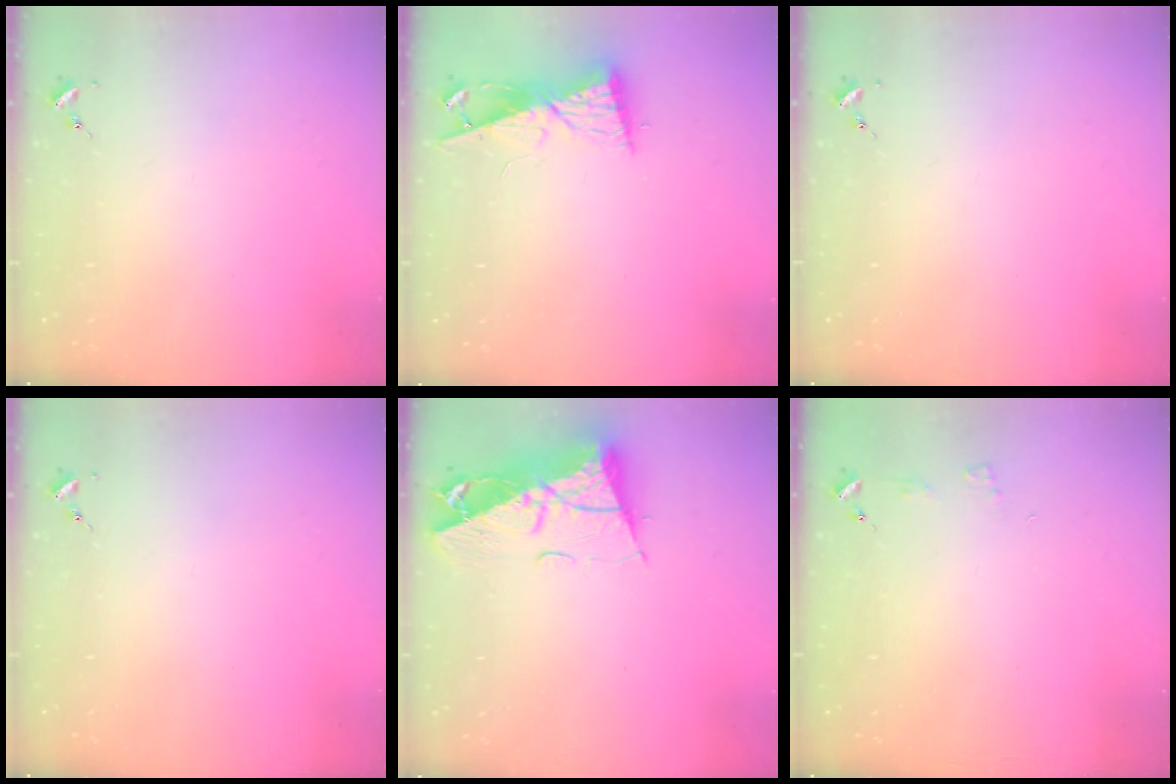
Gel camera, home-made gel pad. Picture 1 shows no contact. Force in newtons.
{"total": 9.0, "press": 9.0, "slide": 0.8}
{"total": 0.0}
{"total": 0.0}
{"total": 12.1, "press": 12.0, "slide": 1.2}
{"total": 3.1, "press": 3.1, "slide": 0.4}